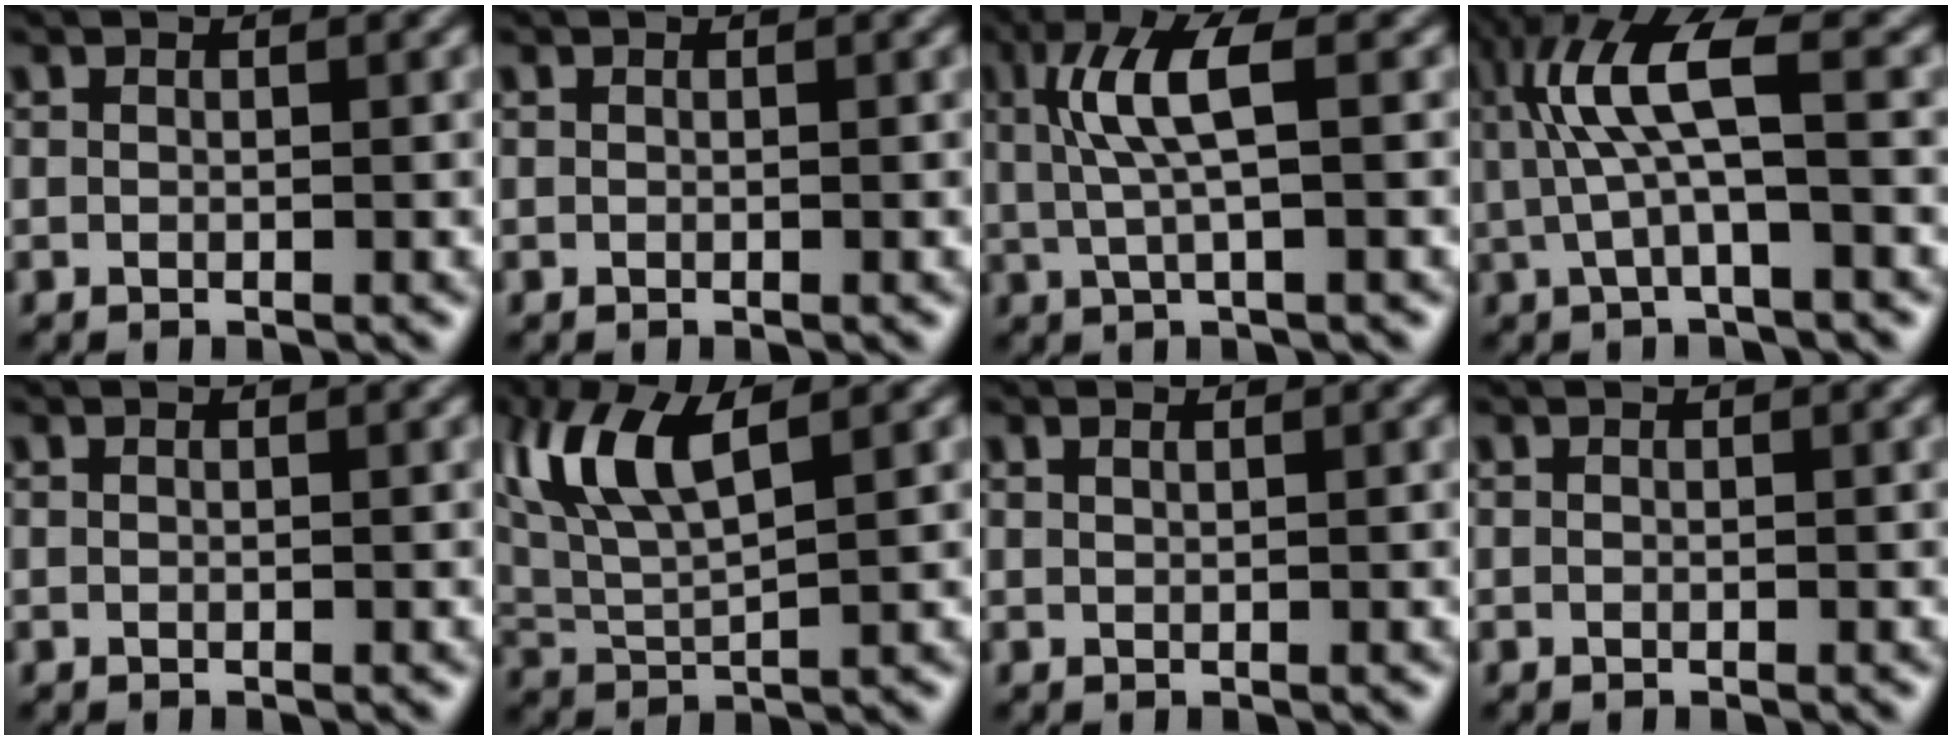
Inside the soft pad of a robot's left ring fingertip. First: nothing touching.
{"total": 0.0}
{"total": 4.9, "force": [1.1, 1.2, 4.6], "torque": [-0.094, 0.004, 0.022]}
{"total": 6.2, "force": [1.1, 1.5, 5.9], "torque": [-0.126, 0.005, 0.022]}
{"total": 0.0}
{"total": 7.3, "force": [3.4, 2.5, 6.0], "torque": [-0.124, 0.009, 0.064]}
{"total": 0.7, "force": [0.5, 0.2, 0.5], "torque": [-0.011, 0.000, 0.009]}
{"total": 0.0}